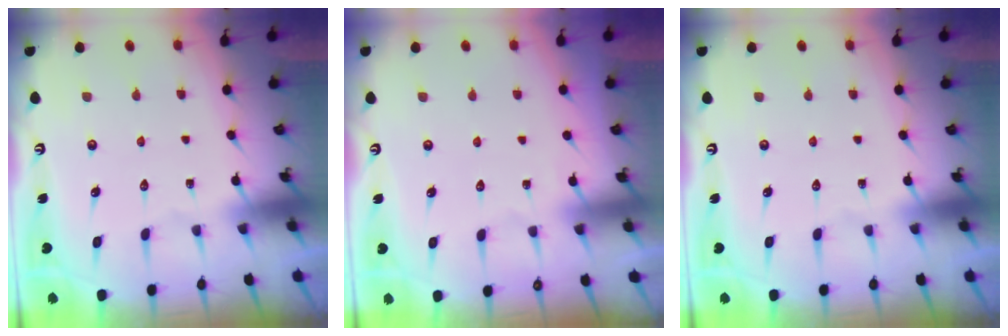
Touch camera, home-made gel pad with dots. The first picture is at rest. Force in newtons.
{"total": 3.2, "press": 3.2, "slide": 0.4}
{"total": 0.0}